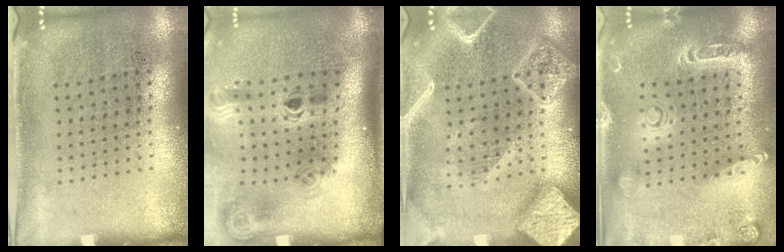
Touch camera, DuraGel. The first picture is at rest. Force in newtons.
{"total": 2.1, "press": 1.4, "slide": 1.6}
{"total": 4.1, "press": 4.1, "slide": 0.5}
{"total": 2.1, "press": 1.9, "slide": 0.8}